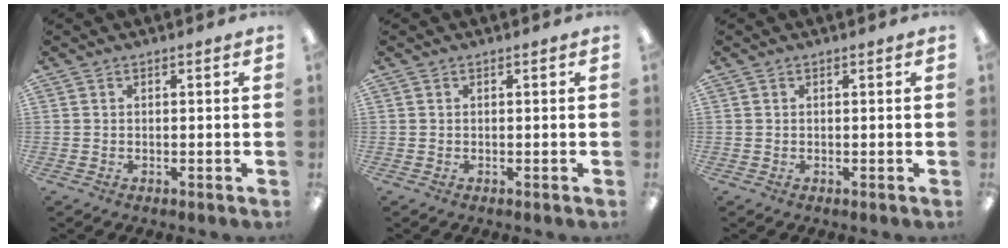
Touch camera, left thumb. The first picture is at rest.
{"total": 0.0}
{"total": 0.0}